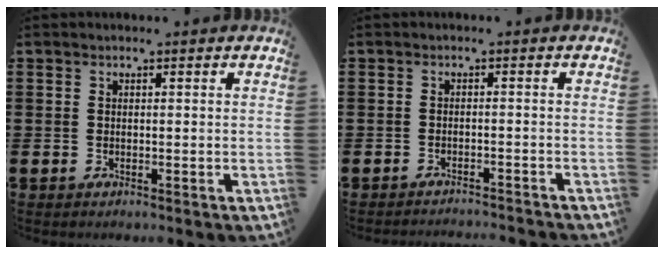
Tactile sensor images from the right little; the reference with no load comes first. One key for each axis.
{"total": 1.3, "fx": -1.3, "fy": -0.2, "fz": -0.1, "tx": -0.001, "ty": 0.005, "tz": -0.027}